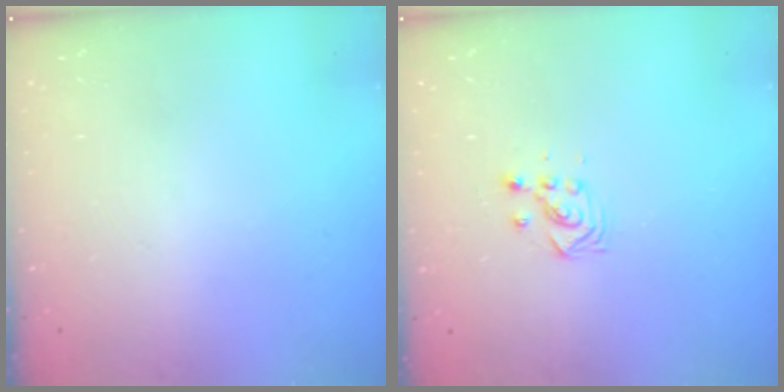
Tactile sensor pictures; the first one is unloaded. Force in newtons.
{"total": 2.9, "press": 2.9, "slide": 0.3}